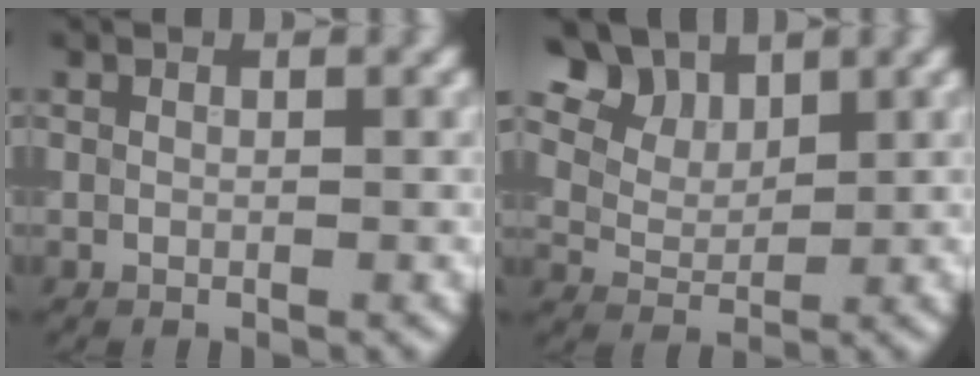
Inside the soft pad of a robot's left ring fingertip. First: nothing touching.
{"total": 9.1, "force": [6.0, 5.5, 4.0], "torque": [-0.098, 0.011, 0.103]}